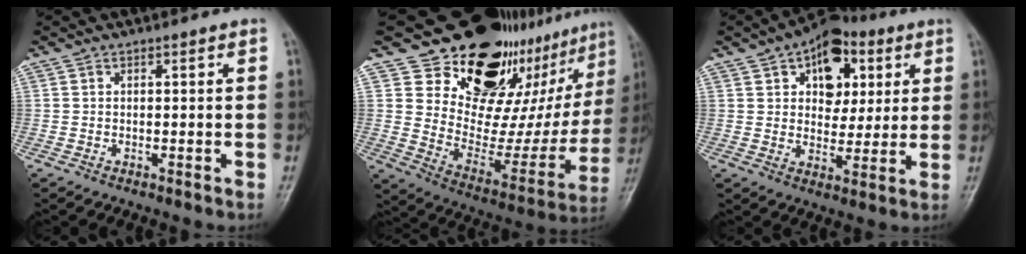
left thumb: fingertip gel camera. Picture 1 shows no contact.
{"total": 30.8, "force": [19.0, 15.8, 18.3], "torque": [-0.223, -0.089, 0.283]}
{"total": 13.1, "force": [5.1, 8.7, 8.4], "torque": [-0.073, -0.006, 0.075]}